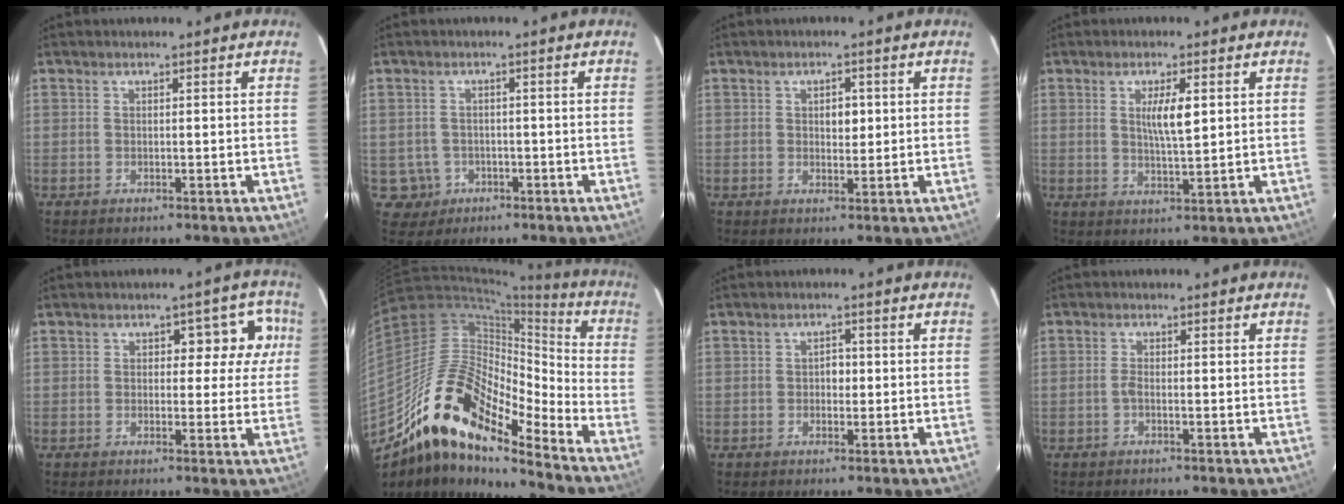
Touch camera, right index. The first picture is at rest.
{"total": 4.1, "force": [-1.1, 4.0, -0.2], "torque": [0.008, 0.010, -0.012]}
{"total": 2.6, "force": [0.5, 1.4, 2.1], "torque": [-0.029, 0.002, 0.009]}
{"total": 4.8, "force": [1.3, 0.6, 4.6], "torque": [-0.081, -0.005, 0.024]}
{"total": 6.4, "force": [1.5, 3.6, 5.0], "torque": [-0.036, 0.030, 0.015]}
{"total": 17.9, "force": [-12.7, 5.3, 11.5], "torque": [-0.197, 0.043, -0.223]}
{"total": 1.7, "force": [-0.1, 1.2, 1.3], "torque": [-0.016, 0.005, -0.003]}
{"total": 1.0, "force": [-0.4, 0.1, 0.9], "torque": [-0.020, 0.001, -0.010]}